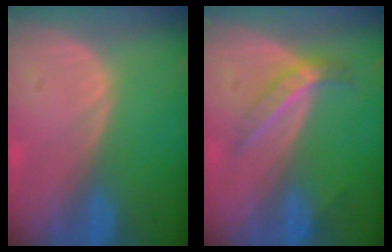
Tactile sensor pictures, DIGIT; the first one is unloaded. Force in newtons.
{"total": 4.5, "press": 3.9, "slide": 2.1}